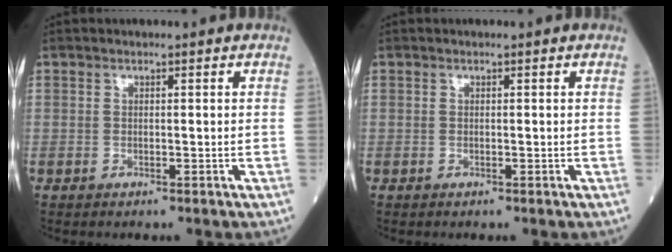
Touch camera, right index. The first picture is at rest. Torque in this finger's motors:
{"motor_torque": [0.00, 0.00, 0.01, 0.01]}